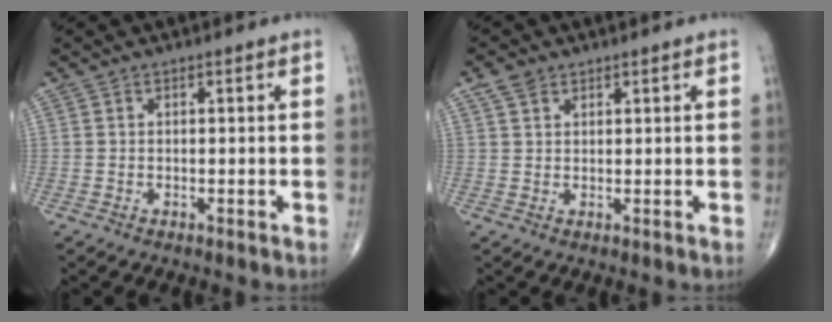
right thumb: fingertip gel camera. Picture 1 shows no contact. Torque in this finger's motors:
{"motor_torque": [-0.39, 0.36, 0.05, 0.09, 0.03]}